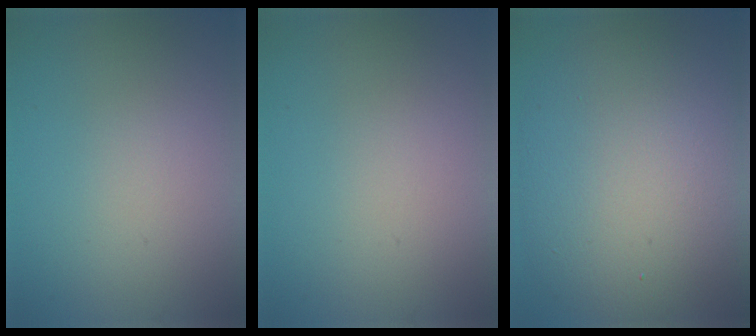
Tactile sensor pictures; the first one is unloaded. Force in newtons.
{"total": 0.0}
{"total": 11.7, "press": 11.6, "slide": 1.3}